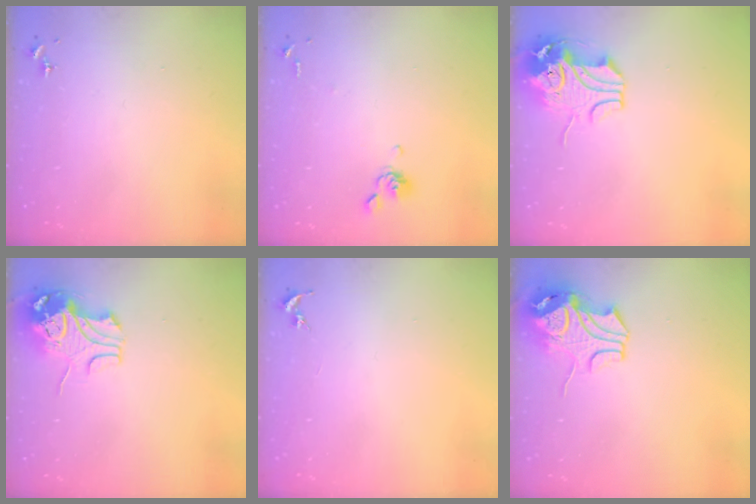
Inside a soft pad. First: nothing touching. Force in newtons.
{"total": 6.4, "press": 6.2, "slide": 1.5}
{"total": 10.6, "press": 10.5, "slide": 1.9}
{"total": 9.8, "press": 9.7, "slide": 1.4}
{"total": 0.0}
{"total": 10.5, "press": 10.3, "slide": 1.7}